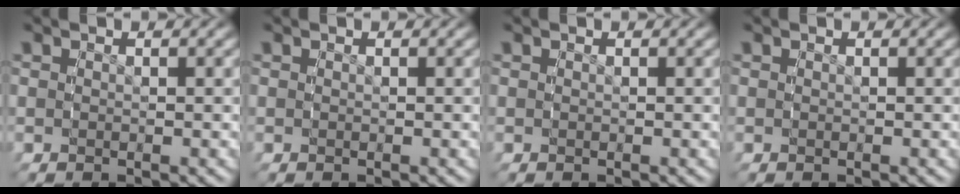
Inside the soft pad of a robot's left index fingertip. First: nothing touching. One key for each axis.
{"total": 0.0}
{"total": 0.0}
{"total": 0.0}